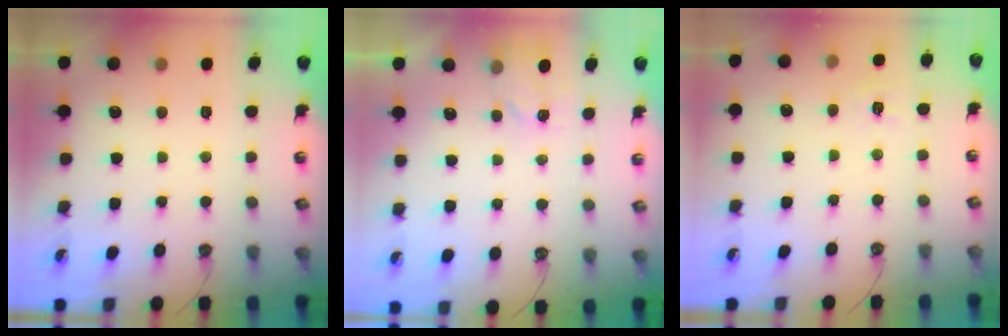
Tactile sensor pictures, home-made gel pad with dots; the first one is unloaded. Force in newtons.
{"total": 3.5, "press": 3.5, "slide": 0.5}
{"total": 6.5, "press": 6.5, "slide": 0.6}